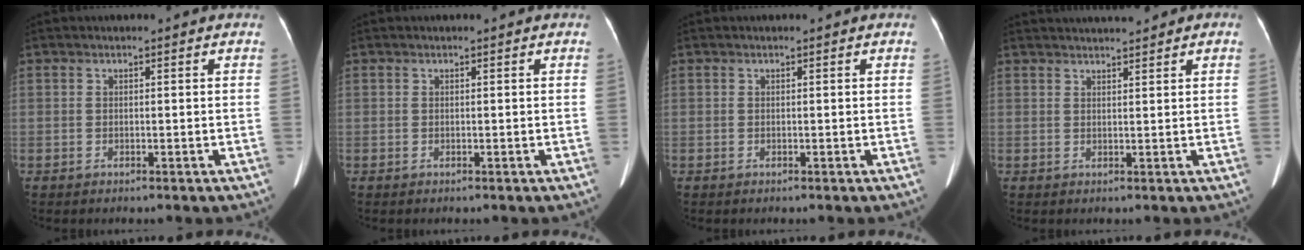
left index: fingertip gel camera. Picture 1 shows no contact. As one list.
[{"total": 0.0}, {"total": 0.0}, {"total": 4.4, "force": [4.0, 0.5, 1.8], "torque": [-0.022, 0.024, 0.060]}]